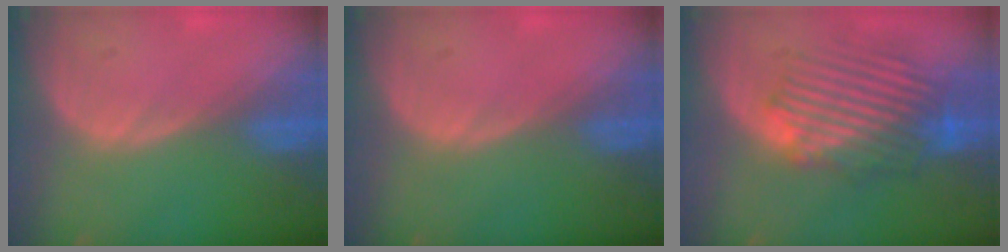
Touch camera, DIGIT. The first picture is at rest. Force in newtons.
{"total": 0.0}
{"total": 9.4, "press": 8.9, "slide": 3.1}